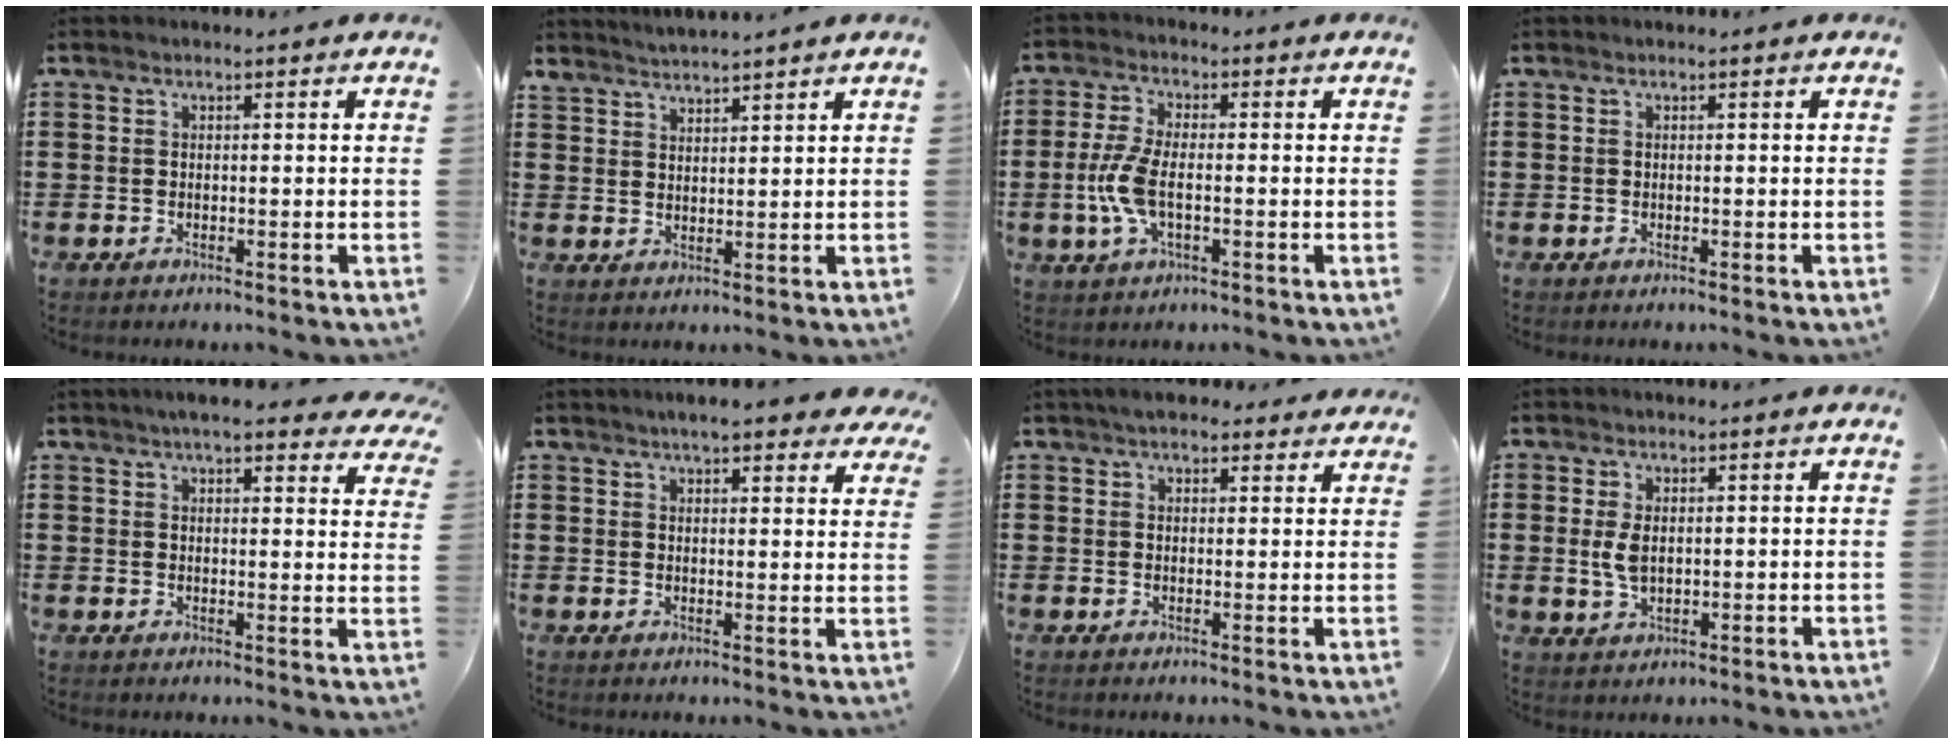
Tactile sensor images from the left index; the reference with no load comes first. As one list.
[{"total": 2.6, "force": [2.5, -0.6, -0.4], "torque": [0.000, -0.010, 0.047]}, {"total": 6.2, "force": [-1.2, 2.6, 5.5], "torque": [-0.143, -0.010, -0.032]}, {"total": 0.0}, {"total": 5.2, "force": [4.5, 0.7, 2.6], "torque": [-0.056, -0.008, 0.079]}, {"total": 4.9, "force": [4.2, 0.7, 2.4], "torque": [-0.052, -0.005, 0.073]}, {"total": 3.8, "force": [3.1, 1.6, 1.4], "torque": [-0.029, 0.000, 0.058]}, {"total": 3.8, "force": [0.4, 2.2, 3.1], "torque": [-0.081, 0.000, 0.003]}]